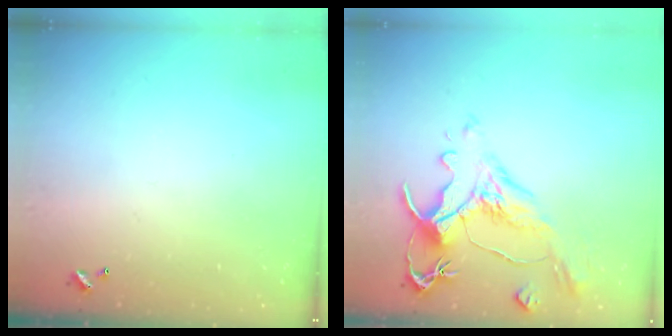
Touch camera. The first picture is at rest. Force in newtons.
{"total": 1.6, "press": 0.3, "slide": 1.5}